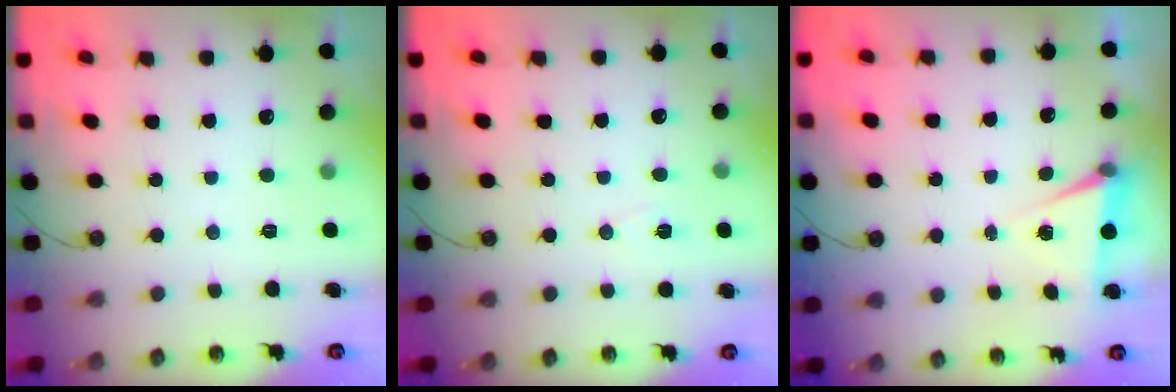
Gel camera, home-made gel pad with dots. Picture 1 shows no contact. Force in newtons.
{"total": 6.7, "press": 5.1, "slide": 4.3}
{"total": 4.8, "press": 1.8, "slide": 4.5}